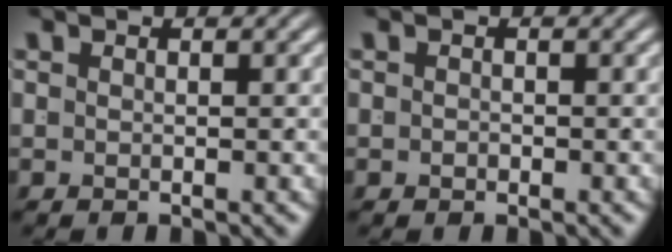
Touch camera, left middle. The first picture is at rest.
{"total": 0.6, "force": [-0.3, 0.5, 0.2], "torque": [-0.006, 0.000, -0.006]}